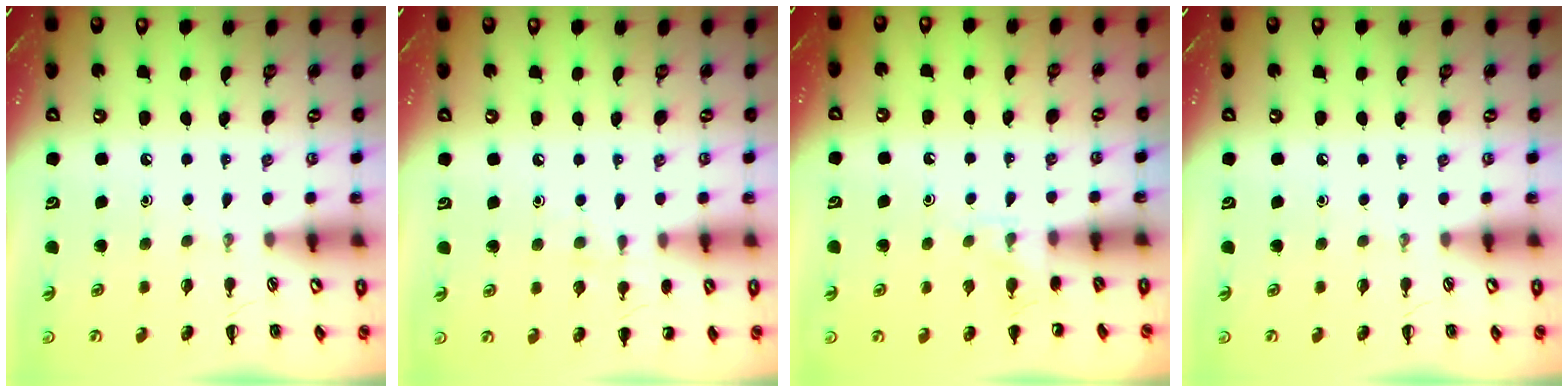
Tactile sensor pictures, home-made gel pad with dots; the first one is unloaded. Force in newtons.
{"total": 5.9, "press": 5.8, "slide": 1.4}
{"total": 5.2, "press": 4.9, "slide": 1.6}
{"total": 0.0}